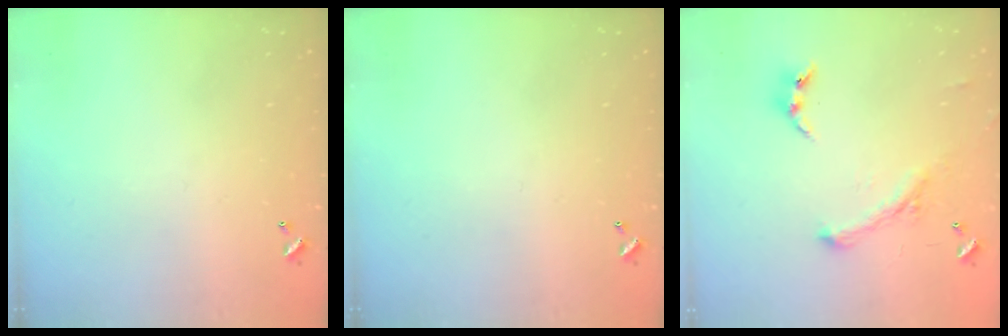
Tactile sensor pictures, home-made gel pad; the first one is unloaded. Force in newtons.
{"total": 0.0}
{"total": 0.9, "press": 0.9, "slide": 0.2}